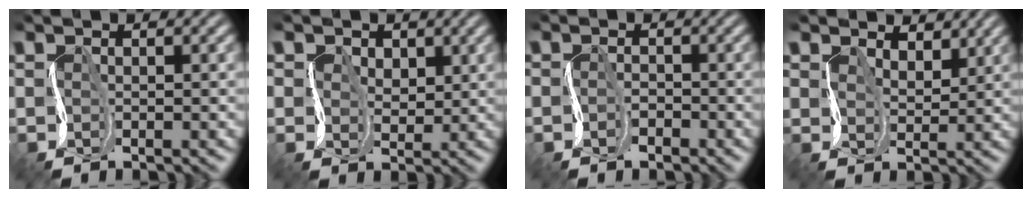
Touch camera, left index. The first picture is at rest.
{"total": 6.6, "force": [3.3, 4.9, 2.8], "torque": [-0.054, 0.024, 0.028]}
{"total": 1.7, "force": [-0.9, 1.4, 0.1], "torque": [0.006, 0.006, -0.028]}
{"total": 4.4, "force": [3.3, 2.6, 1.4], "torque": [-0.041, 0.009, 0.037]}